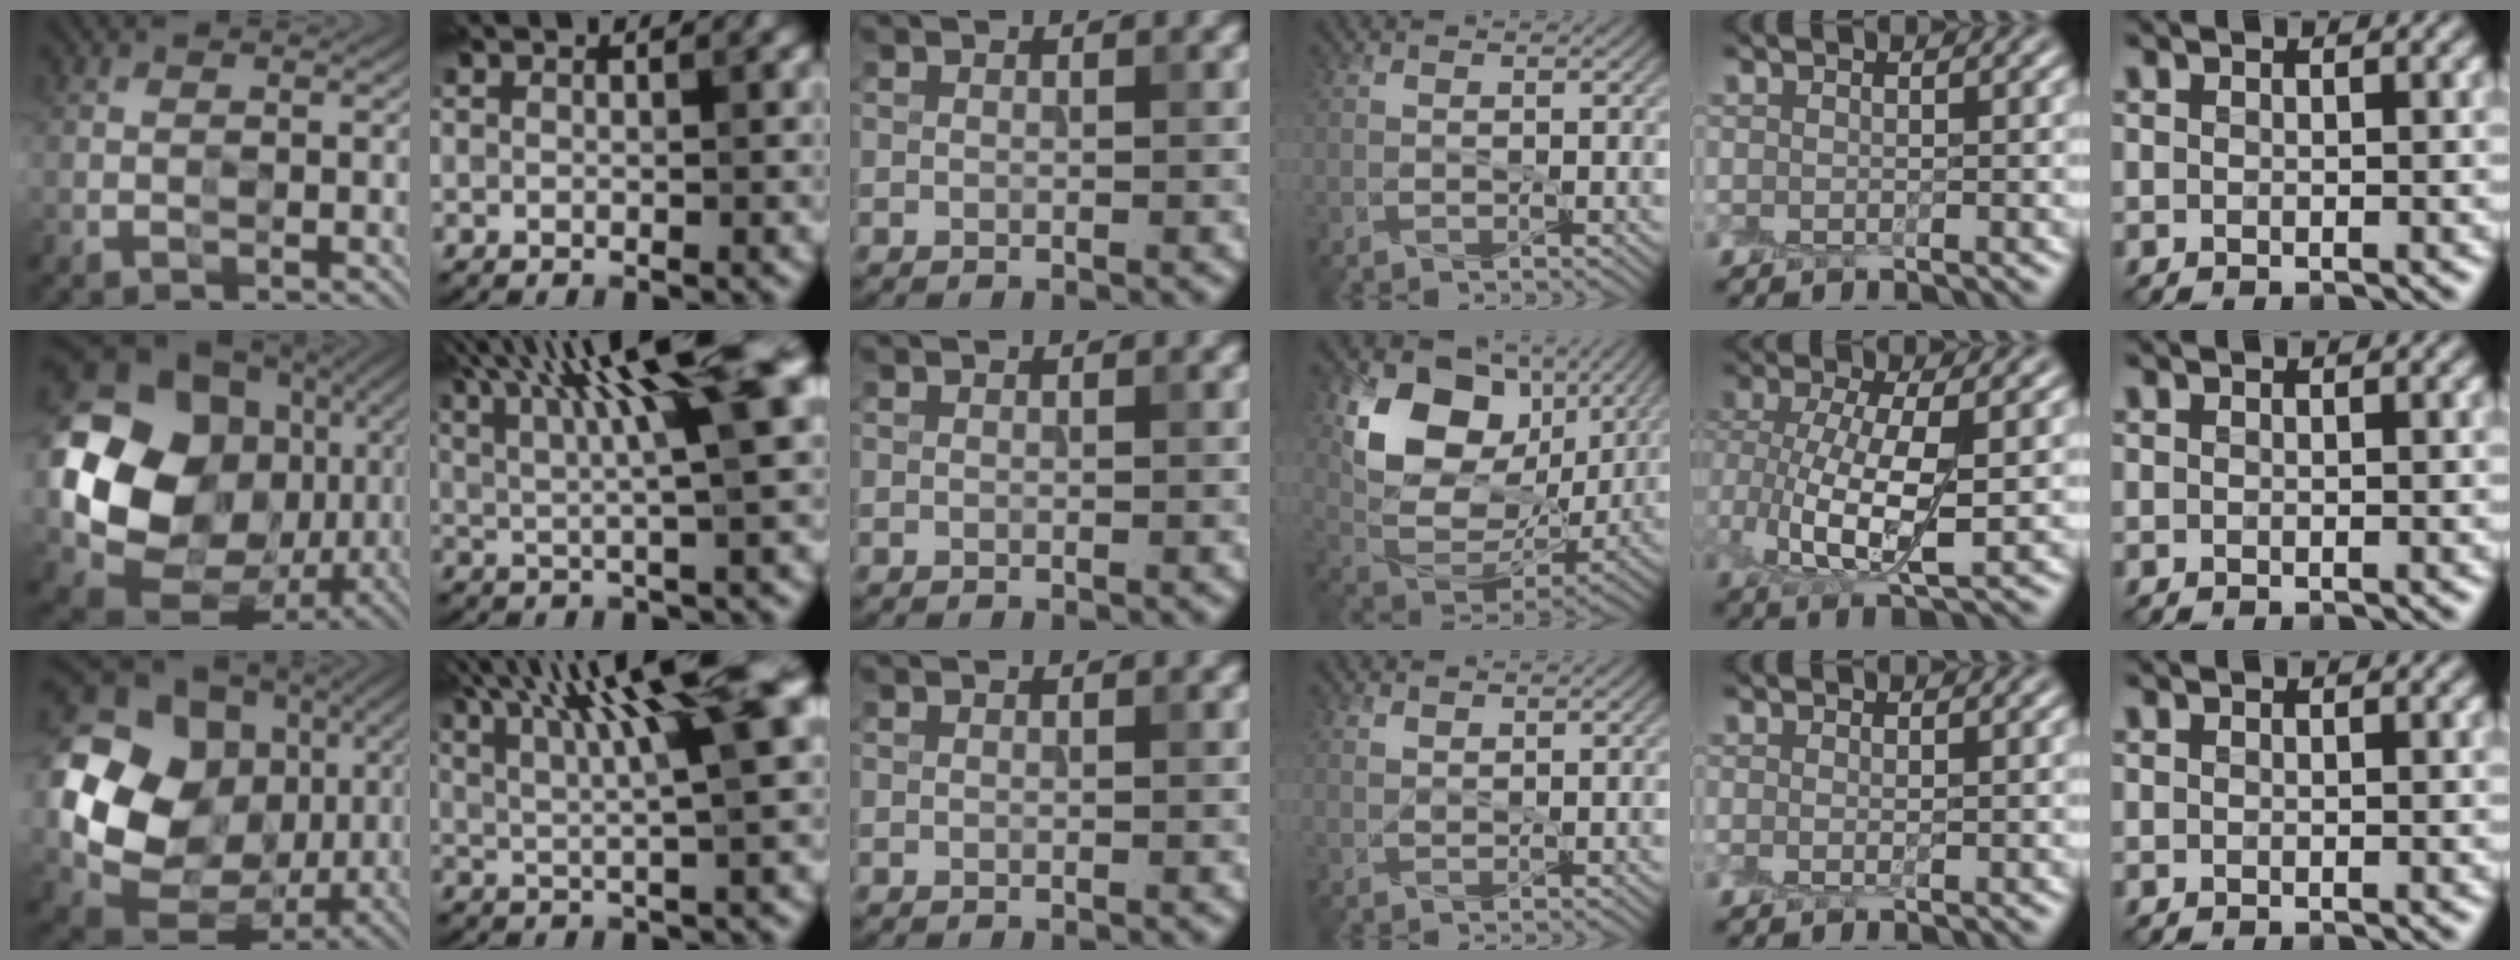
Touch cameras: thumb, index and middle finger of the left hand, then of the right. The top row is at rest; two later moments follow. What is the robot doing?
{"motion": "peel", "object": "plastic screen protector"}